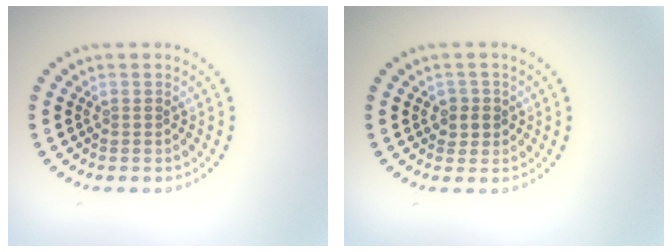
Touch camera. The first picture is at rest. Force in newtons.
{"total": 1.6, "press": 1.4, "slide": 0.8}